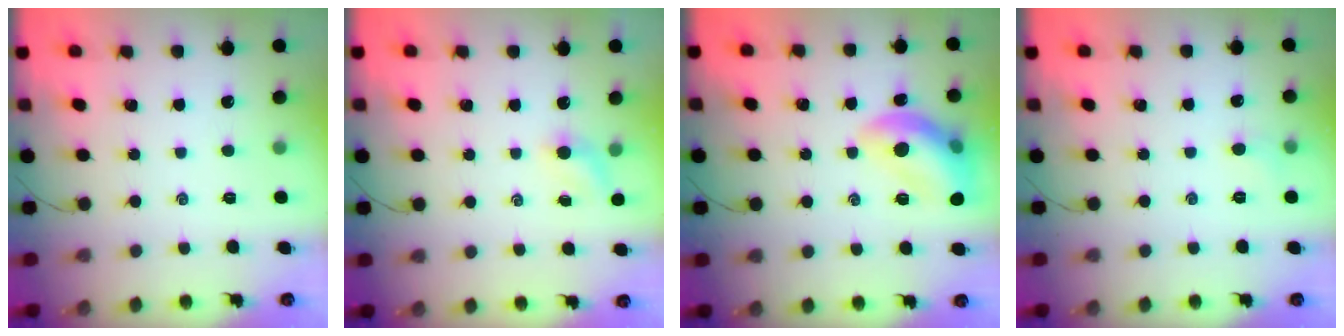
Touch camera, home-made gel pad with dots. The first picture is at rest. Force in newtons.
{"total": 3.5, "press": 3.4, "slide": 1.1}
{"total": 14.3, "press": 14.3, "slide": 1.1}
{"total": 3.9, "press": 3.7, "slide": 1.3}